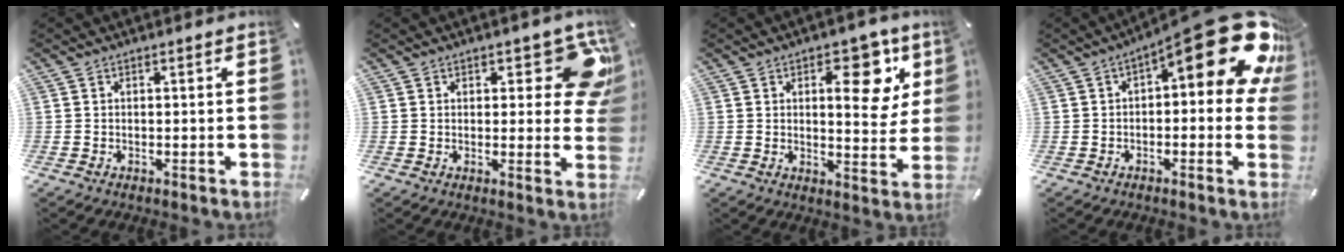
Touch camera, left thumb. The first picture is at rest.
{"total": 11.5, "force": [5.9, 5.5, 8.2], "torque": [-0.083, -0.035, 0.101]}
{"total": 12.5, "force": [5.5, 6.2, 9.4], "torque": [-0.095, -0.031, 0.082]}
{"total": 20.7, "force": [8.6, 7.6, 17.2], "torque": [-0.223, -0.068, 0.146]}